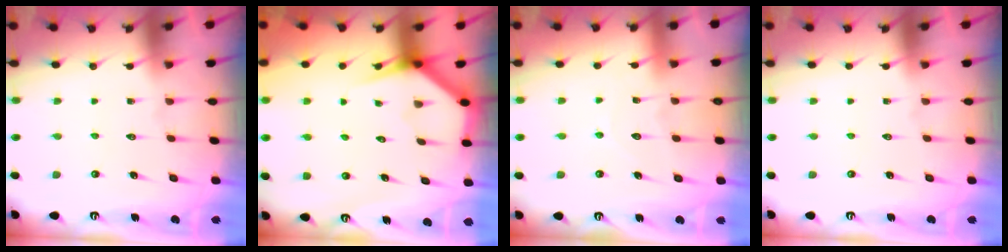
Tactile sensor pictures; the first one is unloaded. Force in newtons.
{"total": 3.6, "press": 3.6, "slide": 0.3}
{"total": 5.8, "press": 5.8, "slide": 0.2}
{"total": 0.0}